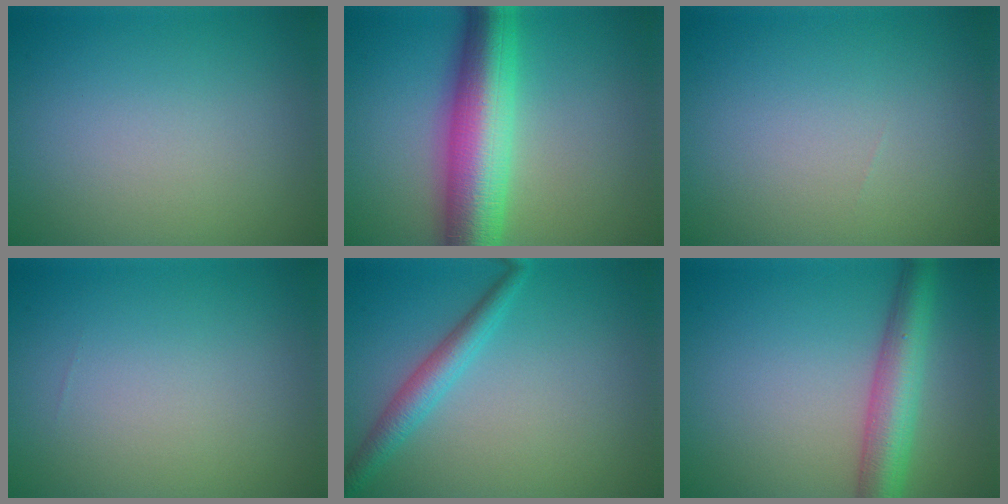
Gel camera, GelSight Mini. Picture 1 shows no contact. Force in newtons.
{"total": 9.9, "press": 9.9, "slide": 0.0}
{"total": 0.0}
{"total": 0.0}
{"total": 2.7, "press": 2.7, "slide": 0.1}
{"total": 5.3, "press": 5.3, "slide": 0.1}